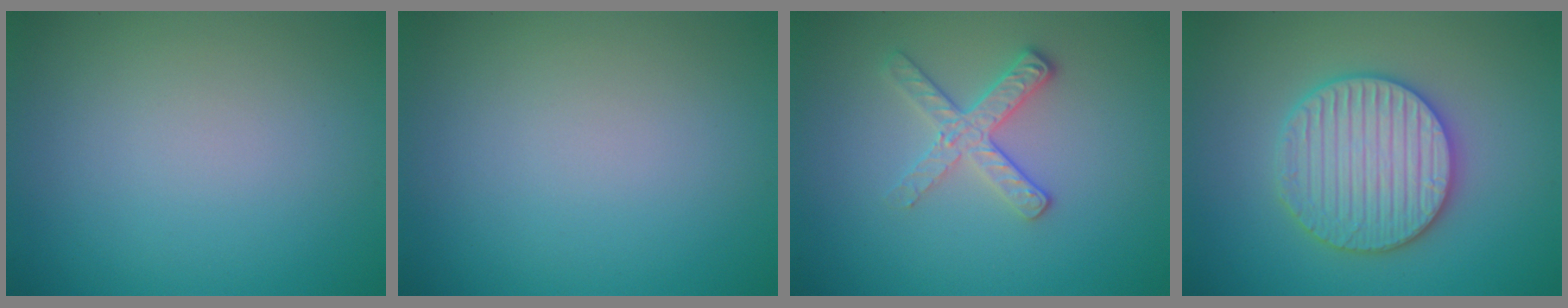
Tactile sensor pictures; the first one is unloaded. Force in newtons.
{"total": 0.0}
{"total": 2.7, "press": 2.5, "slide": 1.1}
{"total": 5.9, "press": 5.8, "slide": 1.1}